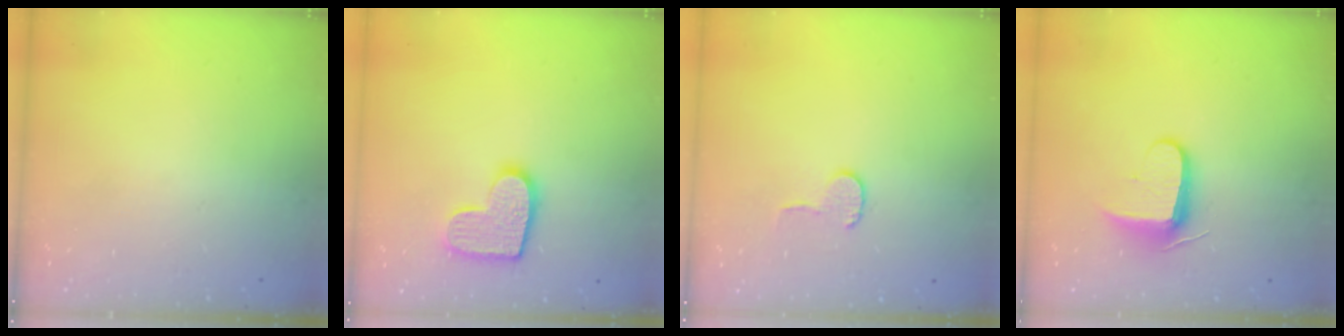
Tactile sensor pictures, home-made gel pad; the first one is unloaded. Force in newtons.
{"total": 12.1, "press": 12.0, "slide": 0.6}
{"total": 6.4, "press": 6.4, "slide": 0.6}
{"total": 8.9, "press": 8.9, "slide": 0.9}